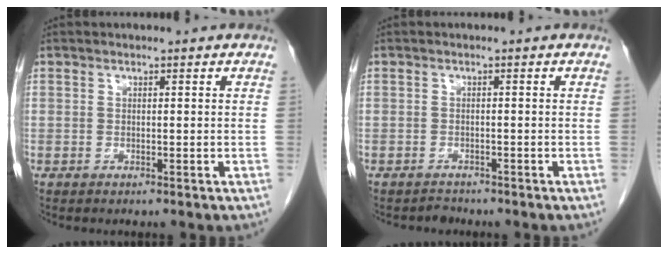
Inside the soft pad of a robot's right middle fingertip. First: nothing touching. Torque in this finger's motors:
{"motor_torque": [-0.12, -0.01, 0.01, 0.00]}